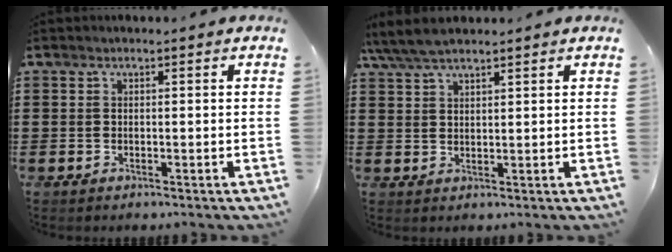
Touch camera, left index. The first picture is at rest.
{"total": 4.7, "force": [3.9, 0.9, 2.5], "torque": [-0.058, -0.002, 0.074]}